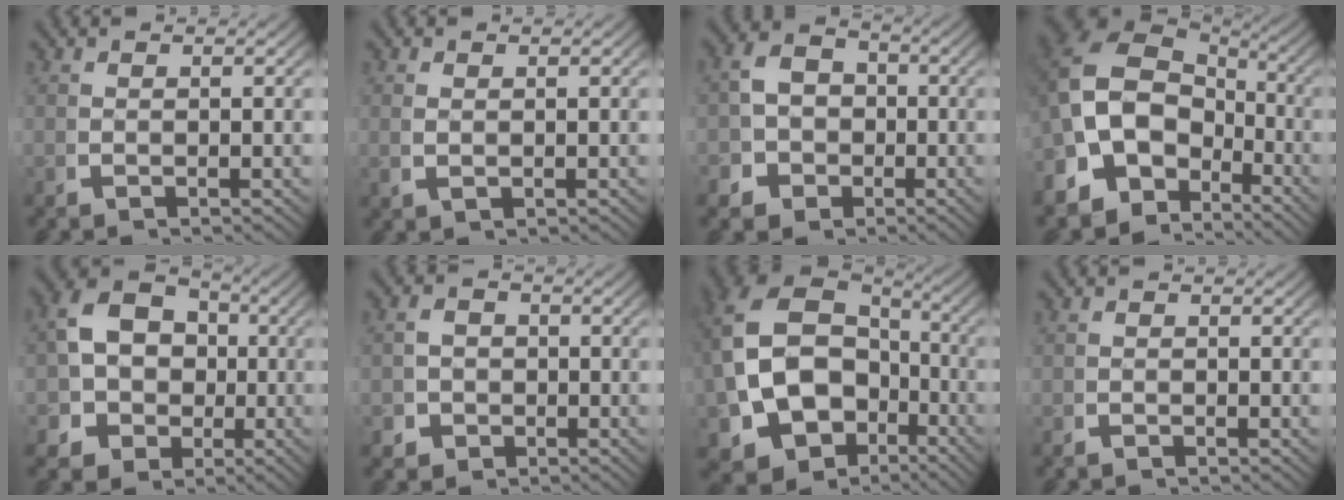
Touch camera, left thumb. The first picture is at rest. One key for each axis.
{"total": 0.8, "fx": 0.4, "fy": 0.3, "fz": 0.6, "tx": -0.019, "ty": -0.003, "tz": 0.018}
{"total": 8.1, "fx": -1.9, "fy": 7.1, "fz": 3.3, "tx": -0.063, "ty": -0.018, "tz": -0.035}
{"total": 15.9, "fx": -1.3, "fy": 11.7, "fz": 10.7, "tx": -0.247, "ty": -0.049, "tz": -0.011}
{"total": 12.0, "fx": -1.7, "fy": 10.7, "fz": 5.3, "tx": -0.119, "ty": -0.034, "tz": -0.029}
{"total": 3.1, "fx": -1.5, "fy": 2.6, "fz": 0.8, "tx": -0.010, "ty": -0.012, "tz": -0.025}
{"total": 17.3, "fx": -2.6, "fy": 13.3, "fz": 10.8, "tx": -0.259, "ty": -0.075, "tz": -0.014}
{"total": 0.6, "fx": -0.6, "fy": 0.0, "fz": 0.0, "tx": 0.002, "ty": -0.002, "tz": -0.013}